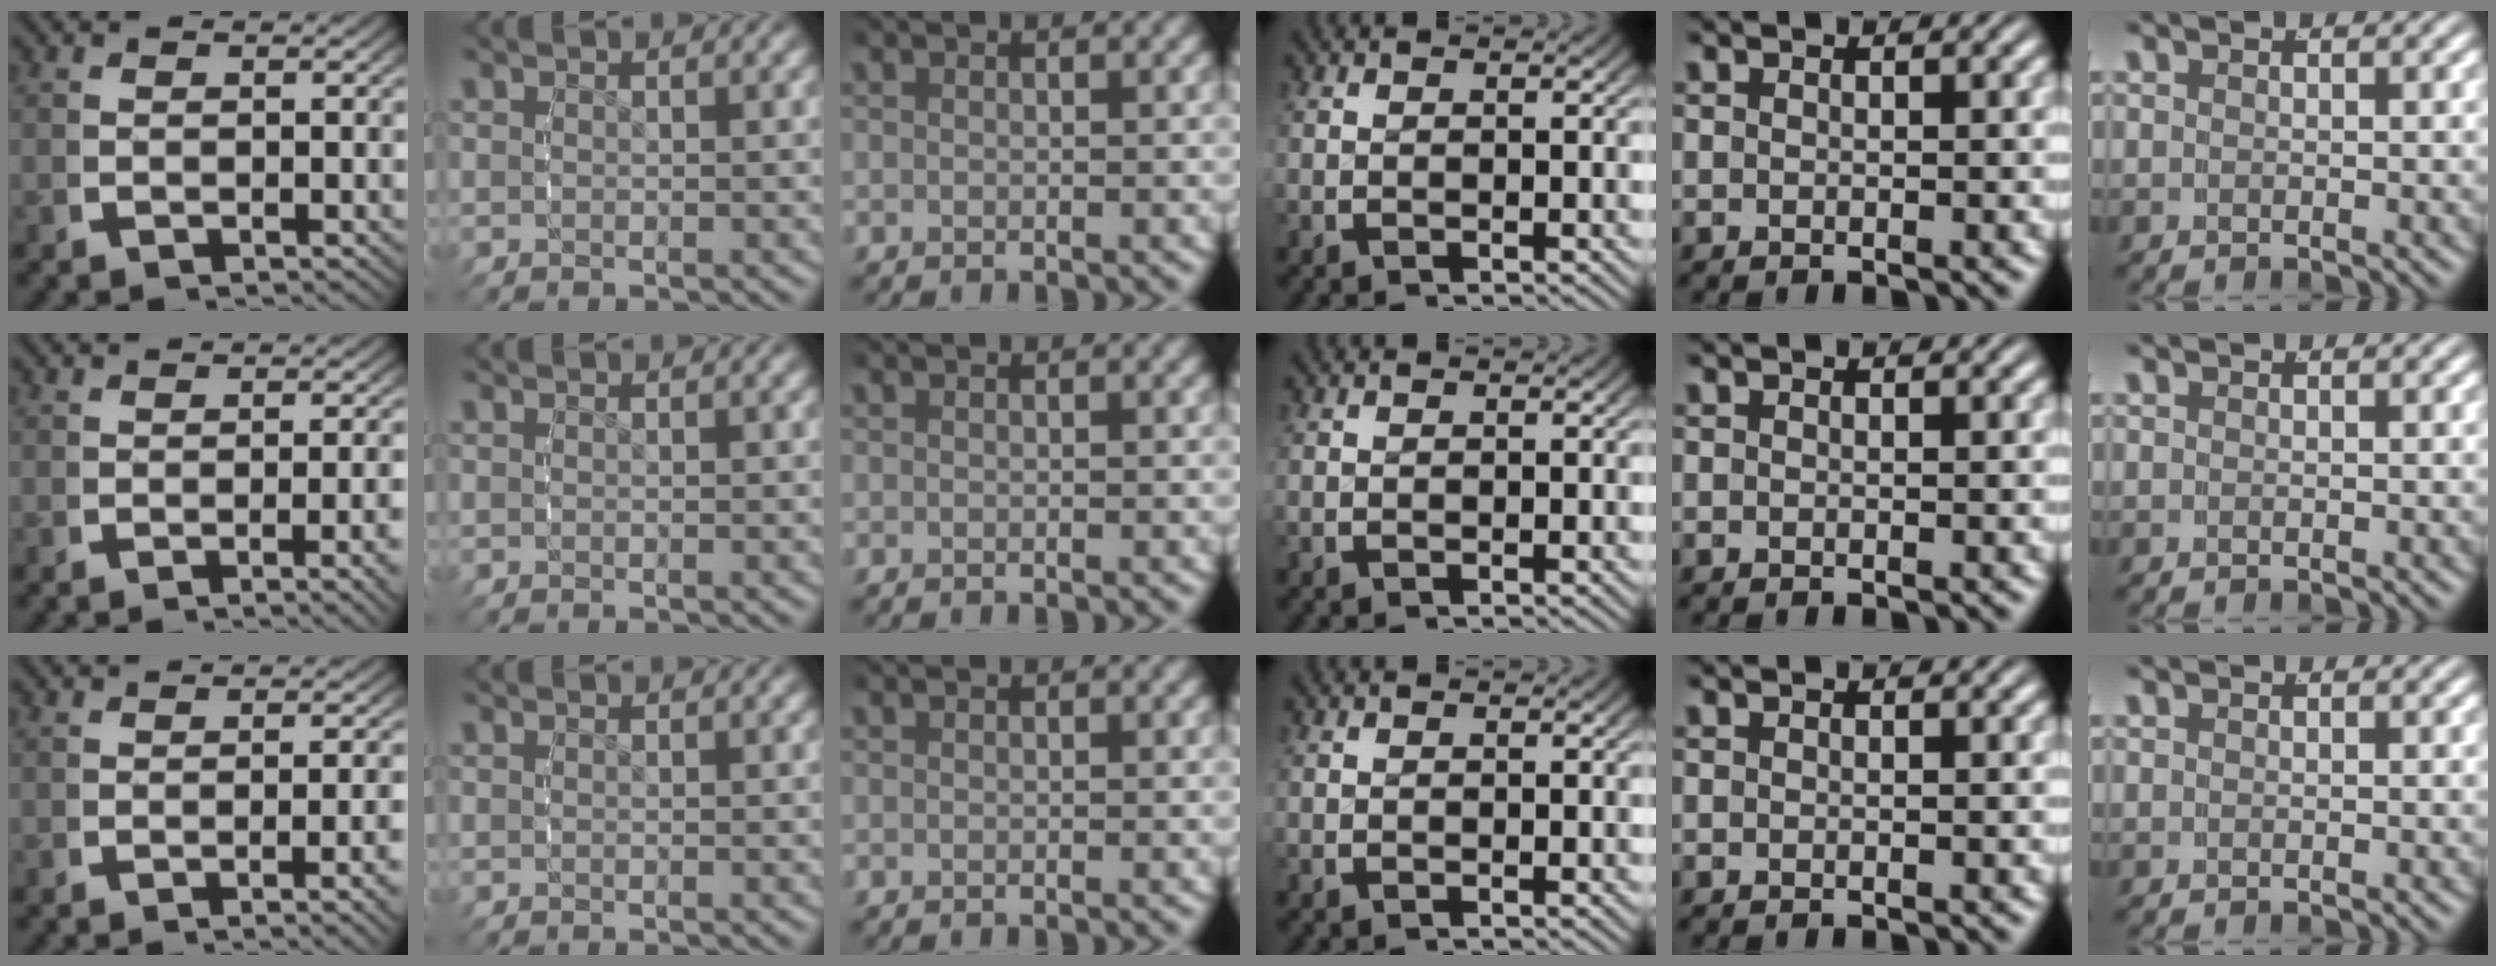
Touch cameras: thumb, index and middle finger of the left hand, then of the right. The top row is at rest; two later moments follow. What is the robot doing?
{"motion": "grasp_and_lifting", "object": "dispenser bottle"}